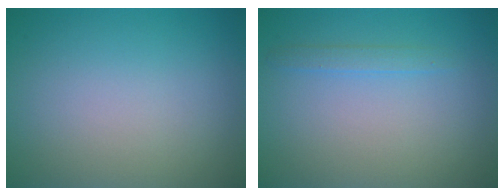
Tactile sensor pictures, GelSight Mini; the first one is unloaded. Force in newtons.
{"total": 1.1, "press": 1.1, "slide": 0.1}